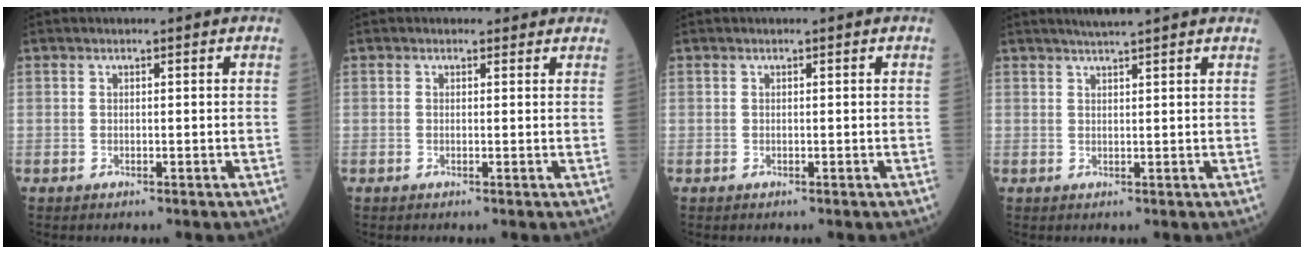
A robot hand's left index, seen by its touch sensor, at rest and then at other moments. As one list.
[{"total": 1.5, "force": [1.1, 0.9, 0.0], "torque": [0.001, 0.001, 0.002]}, {"total": 0.0}, {"total": 6.9, "force": [6.1, -0.1, 3.3], "torque": [-0.052, 0.029, 0.077]}]